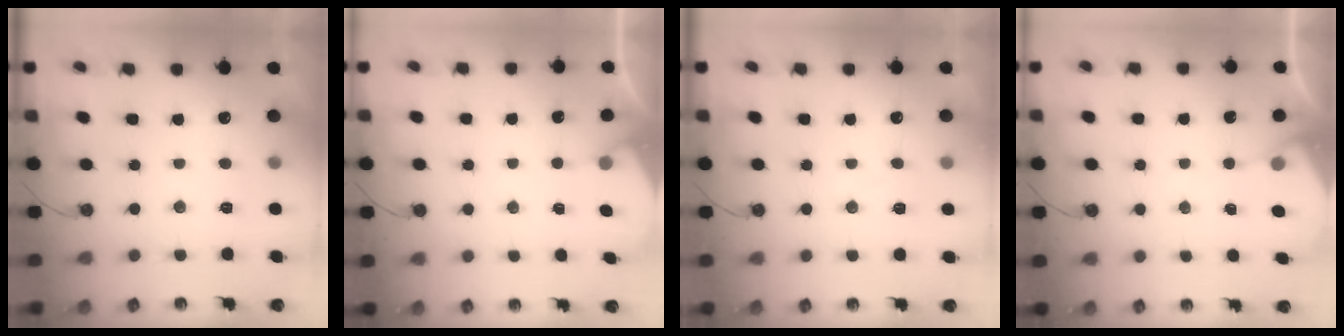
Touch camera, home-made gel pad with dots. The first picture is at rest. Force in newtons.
{"total": 2.8, "press": 2.7, "slide": 0.4}
{"total": 3.6, "press": 3.5, "slide": 0.6}
{"total": 3.3, "press": 3.3, "slide": 0.5}